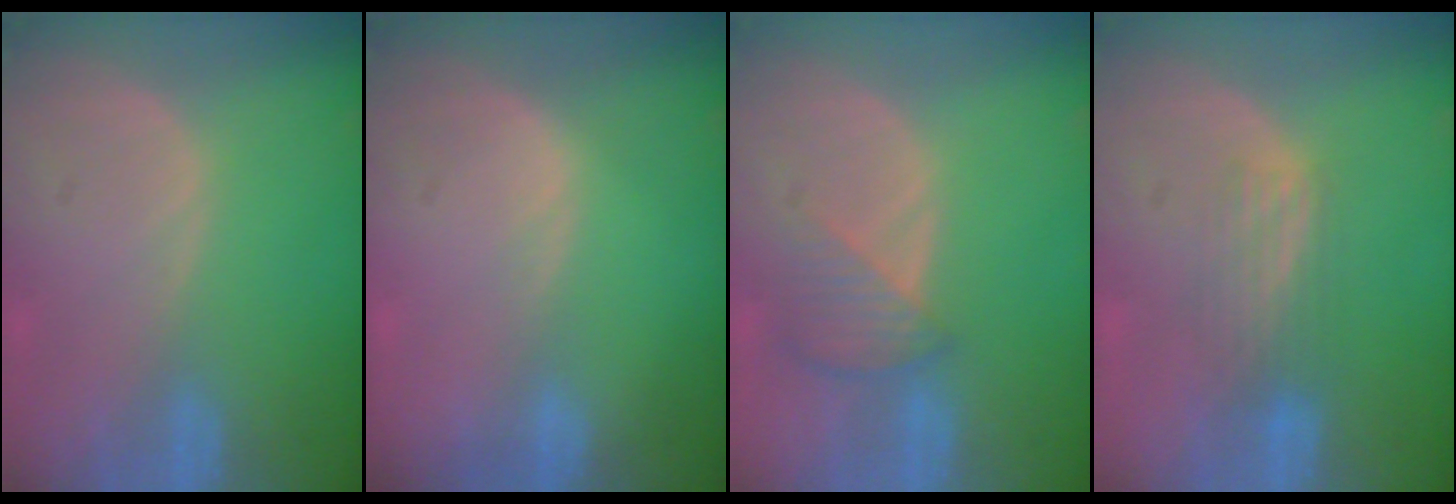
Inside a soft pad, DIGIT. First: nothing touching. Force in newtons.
{"total": 0.8, "press": 0.5, "slide": 0.7}
{"total": 4.2, "press": 3.9, "slide": 1.6}
{"total": 3.8, "press": 3.8, "slide": 0.1}